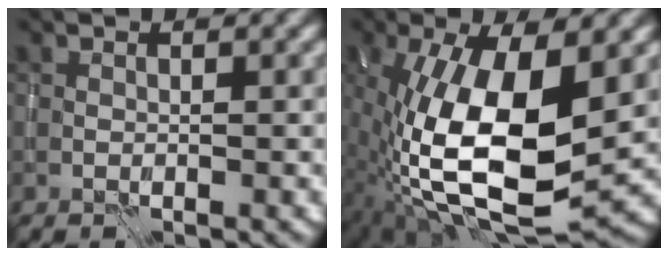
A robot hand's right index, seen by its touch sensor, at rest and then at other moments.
{"total": 14.0, "force": [-1.7, 6.0, 12.5], "torque": [-0.234, -0.005, -0.038]}